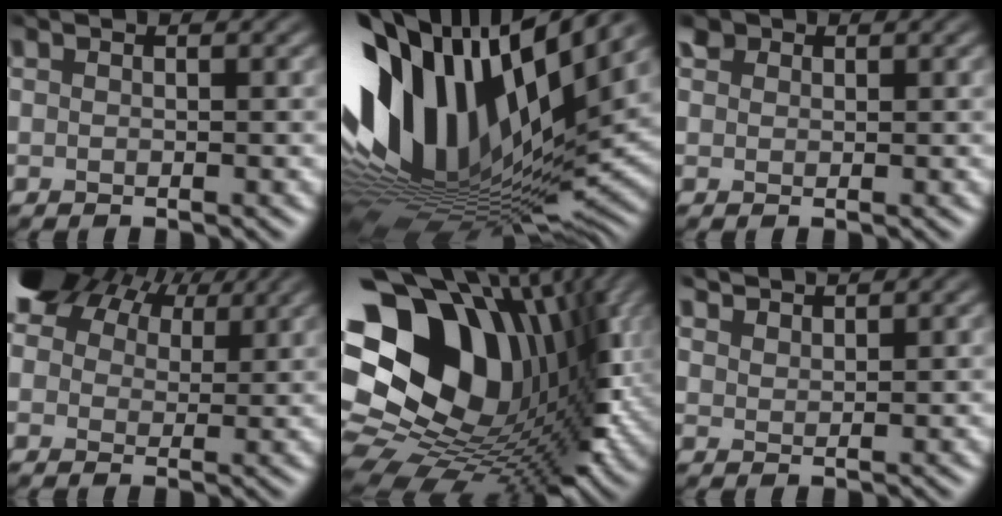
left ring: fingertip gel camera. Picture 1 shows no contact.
{"total": 15.2, "force": [3.2, 7.5, 12.8], "torque": [-0.252, 0.011, 0.038]}
{"total": 1.1, "force": [0.6, 0.9, 0.3], "torque": [-0.008, 0.003, 0.008]}
{"total": 11.0, "force": [6.6, 6.2, 6.2], "torque": [-0.129, 0.027, 0.084]}
{"total": 17.8, "force": [2.8, 12.9, 12.0], "torque": [-0.214, 0.008, 0.052]}
{"total": 2.5, "force": [2.4, 0.2, 0.6], "torque": [-0.015, -0.001, 0.042]}